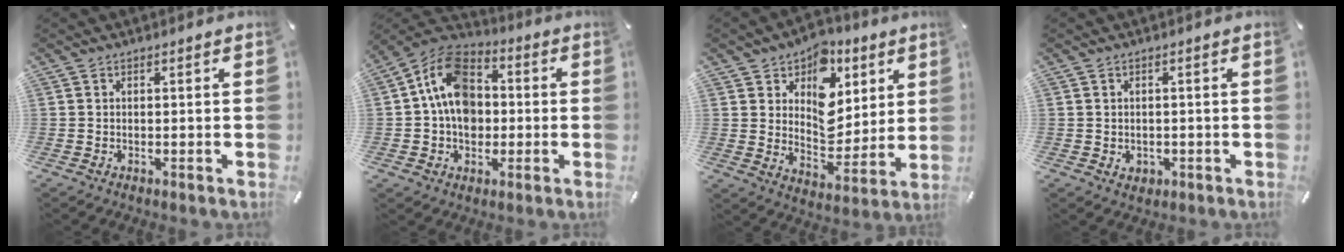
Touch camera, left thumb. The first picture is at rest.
{"total": 13.5, "force": [-0.3, 10.9, 8.0], "torque": [-0.152, 0.018, -0.007]}
{"total": 12.9, "force": [5.1, 10.3, 5.9], "torque": [-0.075, -0.043, 0.094]}
{"total": 1.9, "force": [-0.3, 1.7, 0.7], "torque": [-0.015, 0.004, -0.007]}